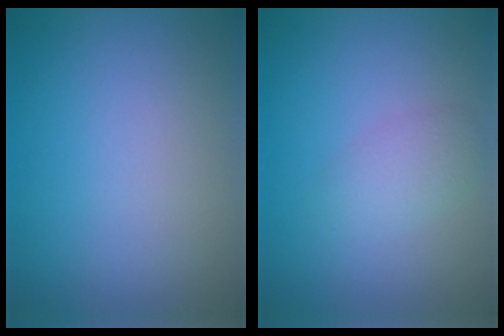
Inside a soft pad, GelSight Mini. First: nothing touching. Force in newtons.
{"total": 1.8, "press": 1.8, "slide": 0.1}